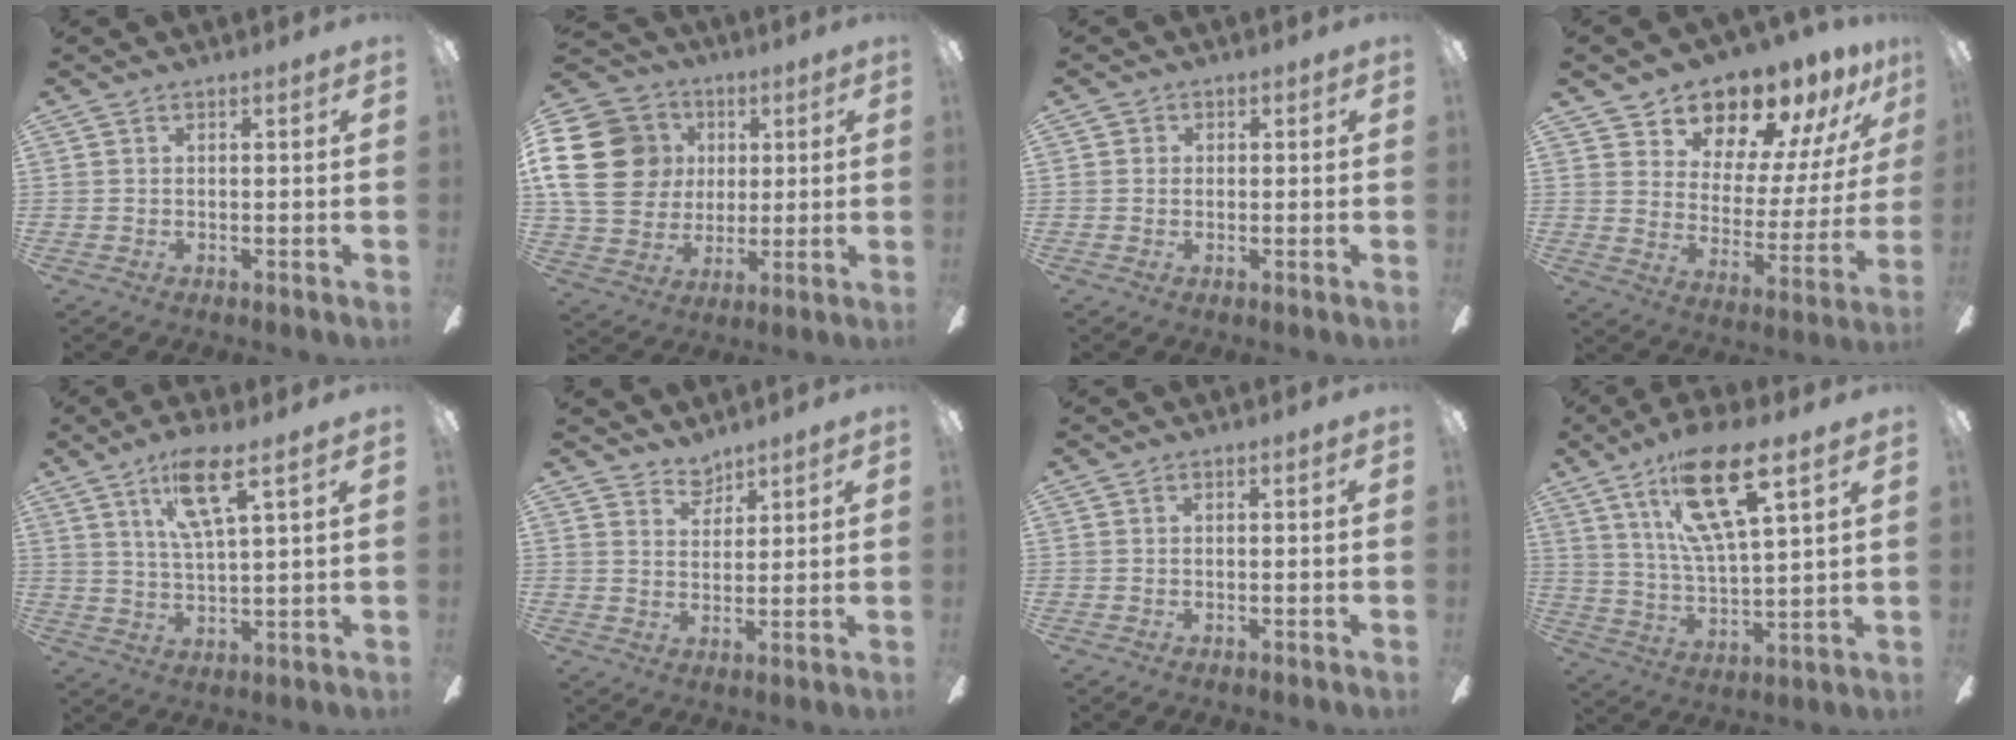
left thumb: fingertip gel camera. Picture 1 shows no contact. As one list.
[{"total": 21.5, "force": [4.0, 17.8, 11.3], "torque": [-0.224, 0.006, 0.077]}, {"total": 1.3, "force": [0.2, 1.3, 0.1], "torque": [0.005, 0.002, -0.001]}, {"total": 15.2, "force": [13.5, 6.1, 3.4], "torque": [-0.060, -0.120, 0.237]}, {"total": 10.6, "force": [6.3, 2.2, 8.2], "torque": [-0.158, -0.008, 0.106]}, {"total": 4.3, "force": [4.0, 1.6, -0.1], "torque": [0.006, -0.027, 0.074]}, {"total": 0.0}, {"total": 19.1, "force": [11.0, 5.7, 14.5], "torque": [-0.261, -0.040, 0.176]}]